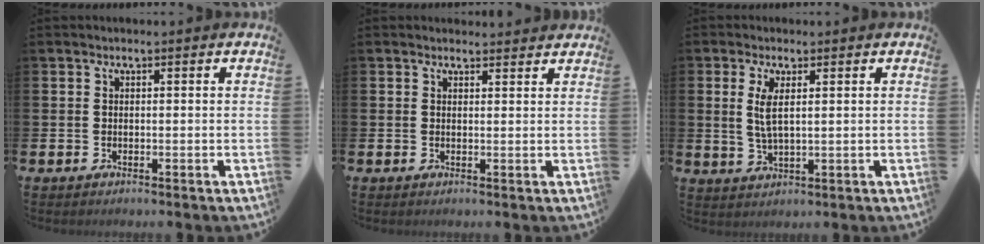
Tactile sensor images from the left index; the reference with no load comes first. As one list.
[{"total": 1.4, "force": [1.3, 0.3, 0.0], "torque": [0.007, -0.003, 0.022]}, {"total": 3.5, "force": [1.3, 1.2, 3.0], "torque": [-0.055, 0.001, 0.019]}]